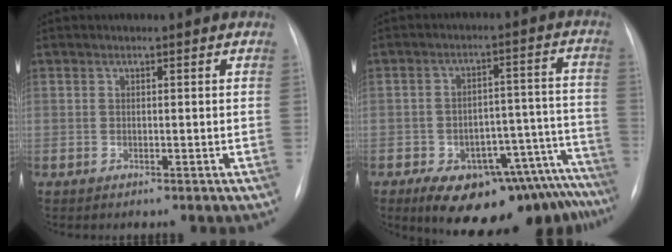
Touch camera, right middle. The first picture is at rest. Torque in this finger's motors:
{"motor_torque": [1.07, -1.07, 0.69, 0.19]}